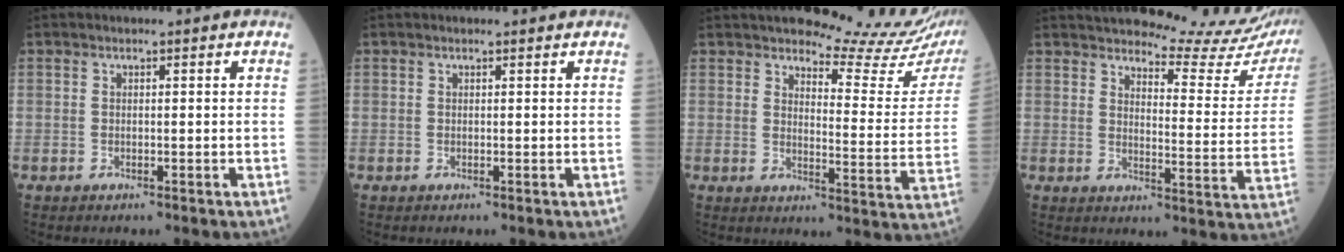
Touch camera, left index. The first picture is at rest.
{"total": 0.0}
{"total": 14.9, "force": [14.3, 0.3, 4.1], "torque": [-0.053, -0.095, 0.155]}
{"total": 19.2, "force": [18.4, 1.8, 5.5], "torque": [-0.072, -0.092, 0.203]}